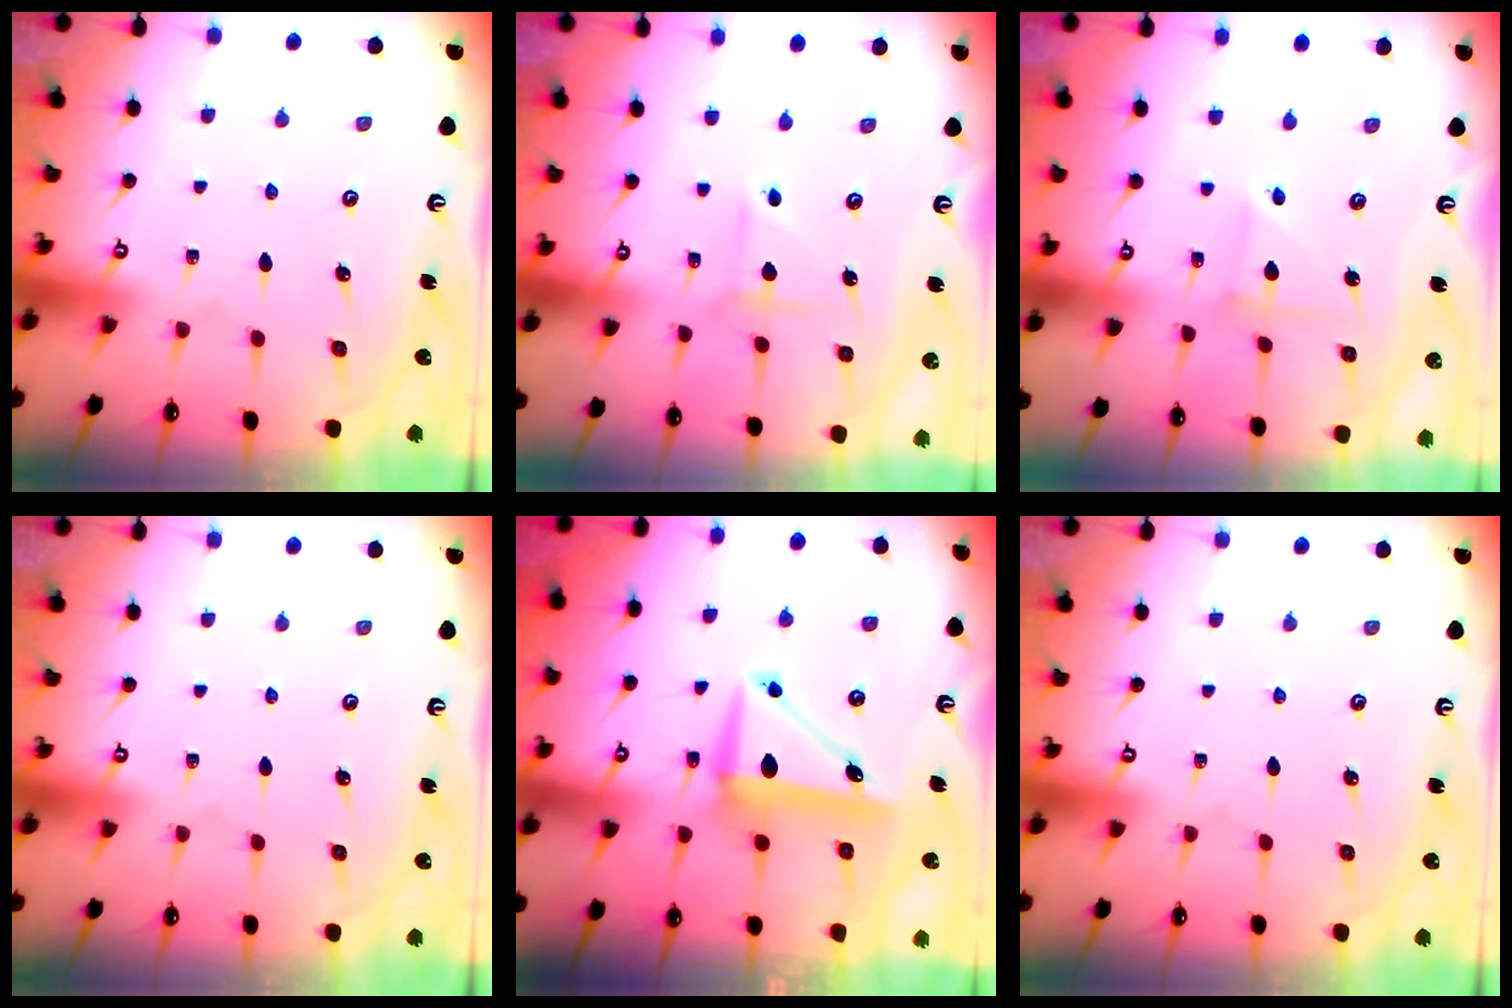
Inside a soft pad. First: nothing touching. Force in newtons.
{"total": 2.6, "press": 2.6, "slide": 0.3}
{"total": 3.0, "press": 3.0, "slide": 0.3}
{"total": 0.0}
{"total": 8.6, "press": 8.4, "slide": 2.0}
{"total": 0.0}